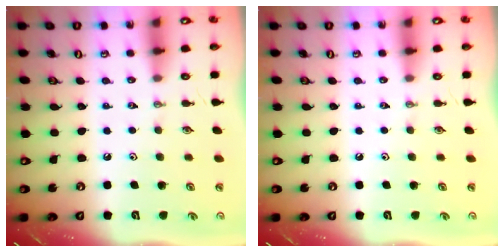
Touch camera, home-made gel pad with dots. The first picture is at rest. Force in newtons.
{"total": 0.0}